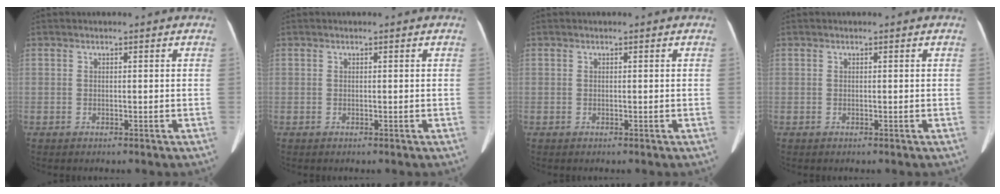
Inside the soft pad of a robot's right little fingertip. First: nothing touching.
{"total": 0.0}
{"total": 0.0}
{"total": 0.0}